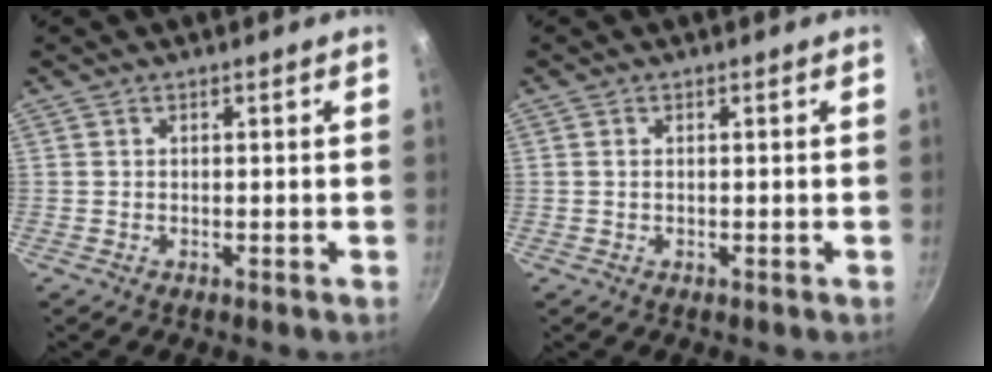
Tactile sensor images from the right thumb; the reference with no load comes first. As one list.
[{"total": 0.6, "force": [0.1, 0.4, 0.5], "torque": [-0.011, 0.001, 0.000]}]